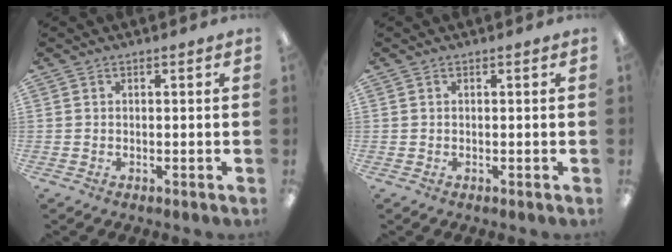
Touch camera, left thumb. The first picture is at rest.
{"total": 0.0}